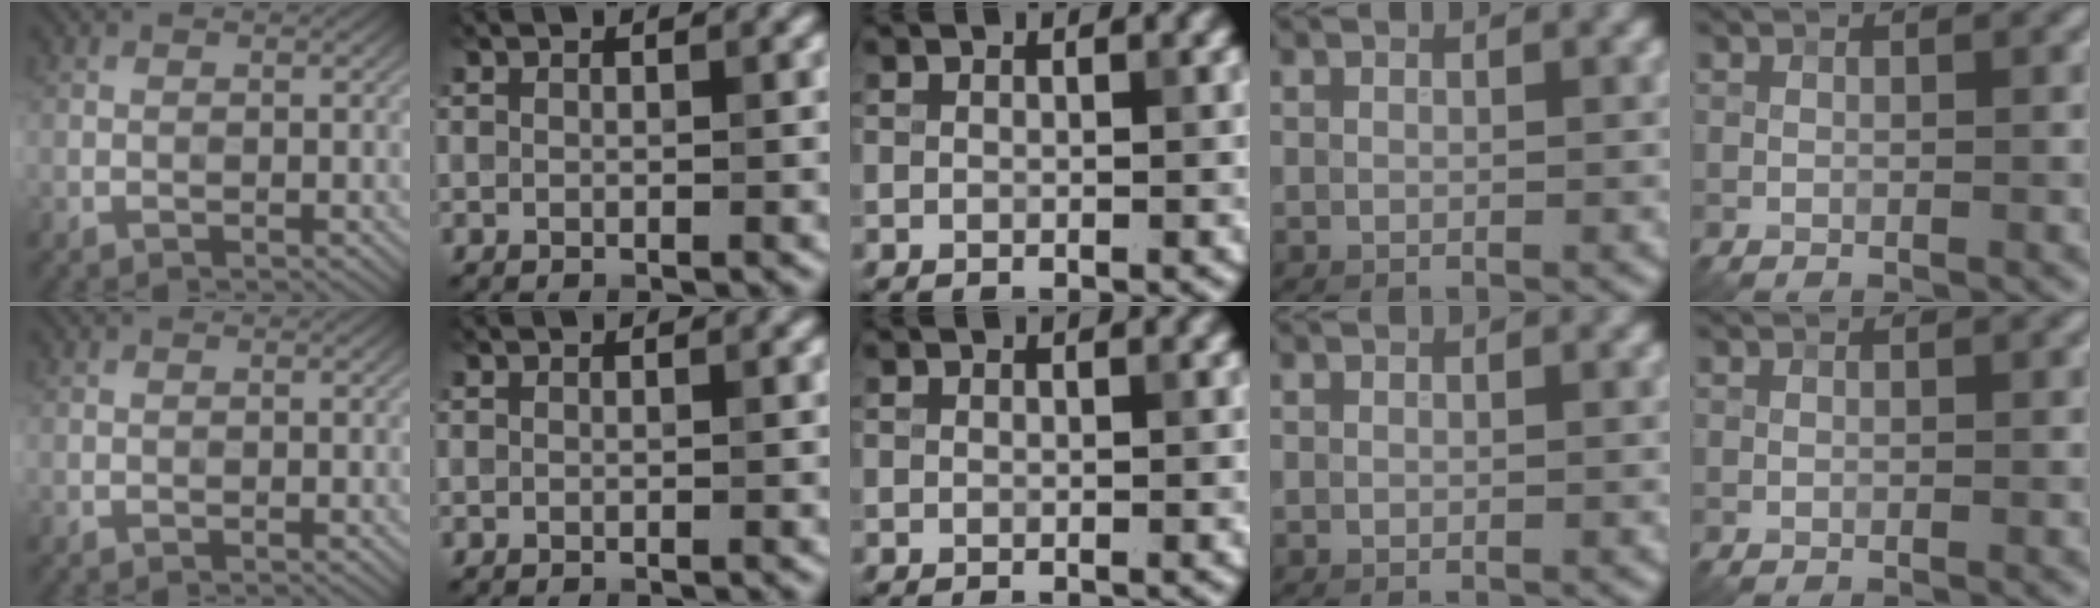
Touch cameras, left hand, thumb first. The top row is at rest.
{}